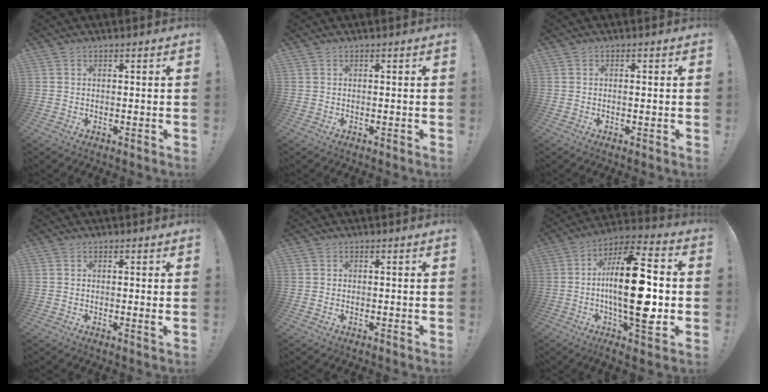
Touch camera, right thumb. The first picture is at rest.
{"total": 0.0}
{"total": 0.9, "force": [-0.3, -0.1, 0.8], "torque": [-0.010, -0.003, -0.007]}
{"total": 0.8, "force": [0.2, 0.0, 0.8], "torque": [-0.007, -0.002, 0.001]}
{"total": 0.0}
{"total": 23.0, "force": [-2.4, 6.0, 22.0], "torque": [-0.407, 0.002, -0.049]}